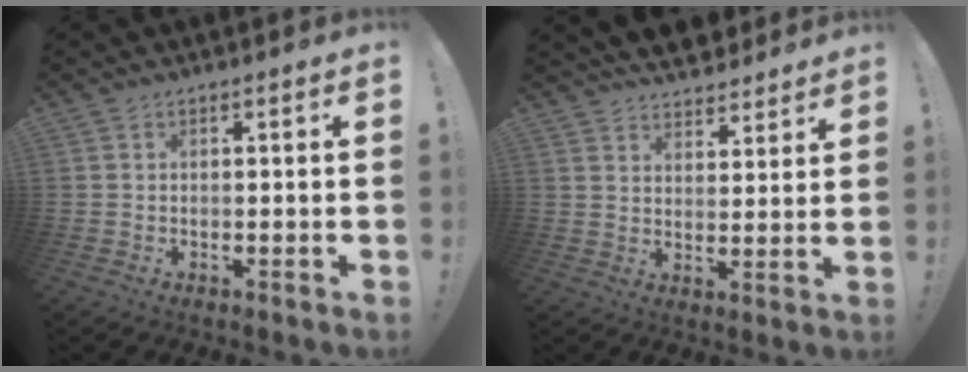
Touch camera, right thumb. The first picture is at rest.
{"total": 6.6, "force": [5.9, 2.8, 1.0], "torque": [-0.011, -0.047, 0.109]}